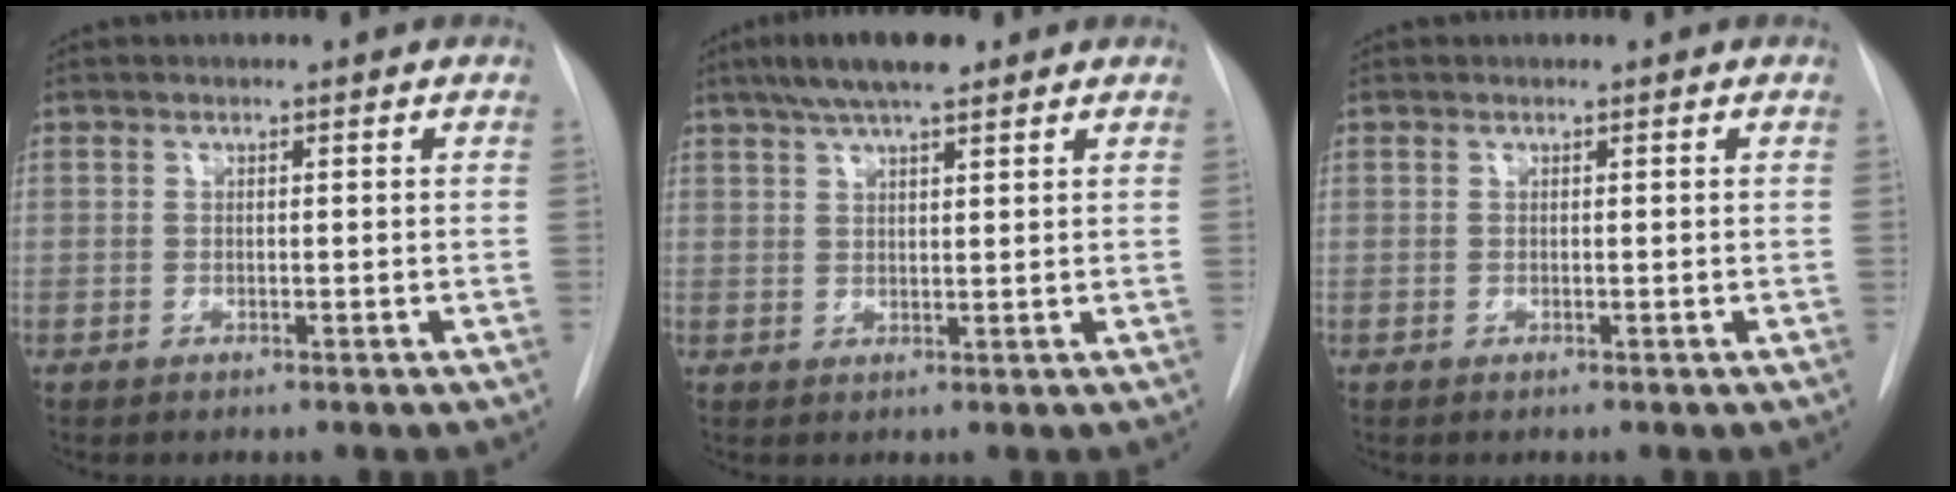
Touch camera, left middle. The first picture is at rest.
{"total": 7.9, "force": [5.8, 1.4, 5.2], "torque": [-0.090, 0.022, 0.096]}
{"total": 0.0}